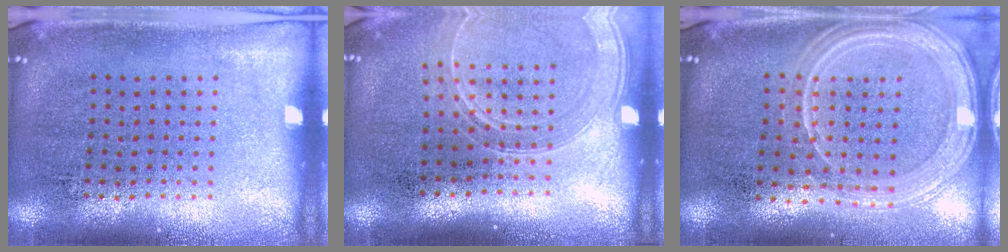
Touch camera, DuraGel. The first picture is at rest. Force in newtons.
{"total": 1.4, "press": 1.3, "slide": 0.5}
{"total": 1.5, "press": 1.4, "slide": 0.3}